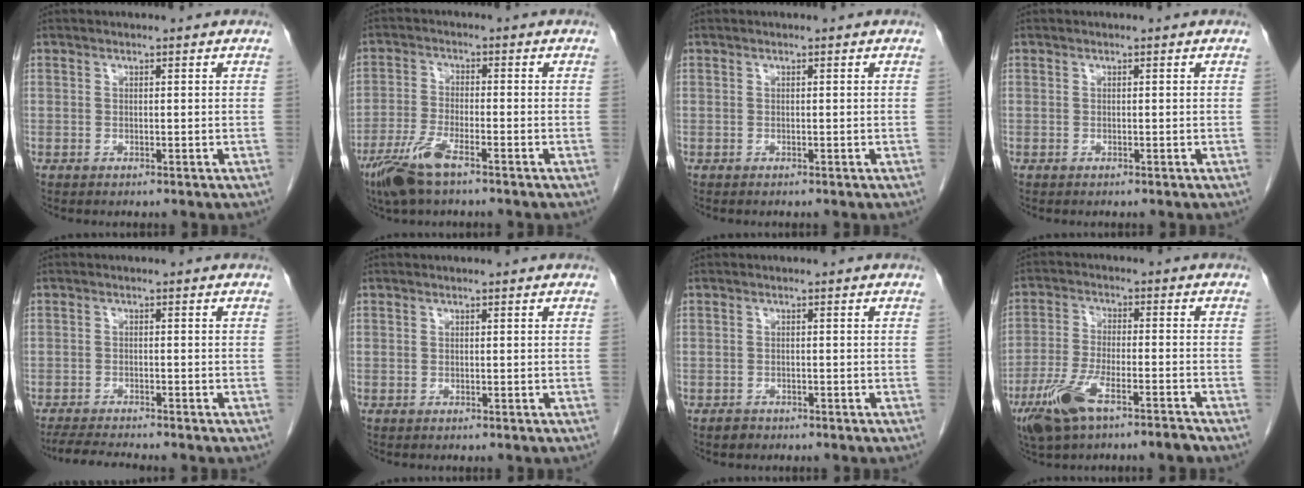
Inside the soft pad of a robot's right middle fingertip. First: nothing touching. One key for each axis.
{"total": 7.0, "fx": -4.7, "fy": 1.1, "fz": 5.1, "tx": -0.115, "ty": -0.015, "tz": -0.090}
{"total": 0.0}
{"total": 0.0}
{"total": 4.5, "fx": -4.3, "fy": -0.4, "fz": 1.5, "tx": -0.024, "ty": -0.021, "tz": -0.074}
{"total": 0.0}
{"total": 1.2, "fx": -0.9, "fy": 0.7, "fz": 0.1, "tx": -0.003, "ty": 0.002, "tz": -0.016}
{"total": 9.5, "fx": -6.4, "fy": 1.8, "fz": 6.9, "tx": -0.141, "ty": -0.011, "tz": -0.116}